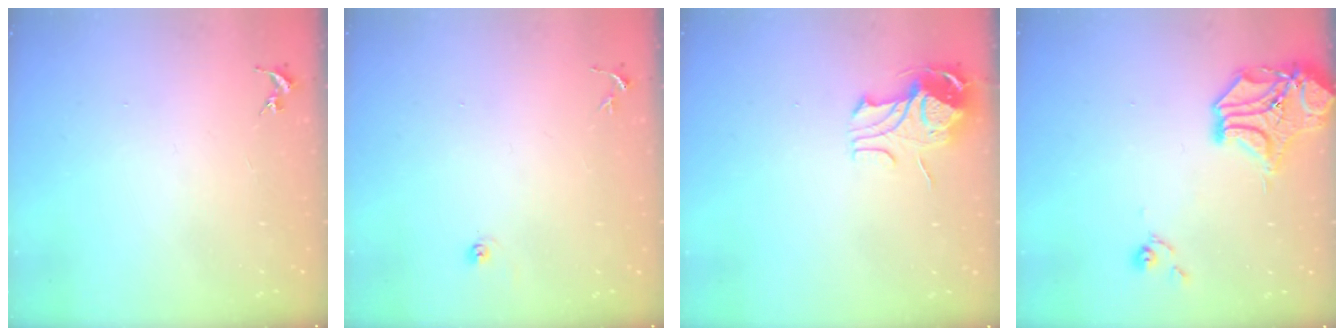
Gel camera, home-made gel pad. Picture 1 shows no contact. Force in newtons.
{"total": 3.6, "press": 3.6, "slide": 0.3}
{"total": 9.6, "press": 9.6, "slide": 1.0}
{"total": 14.3, "press": 14.1, "slide": 2.3}